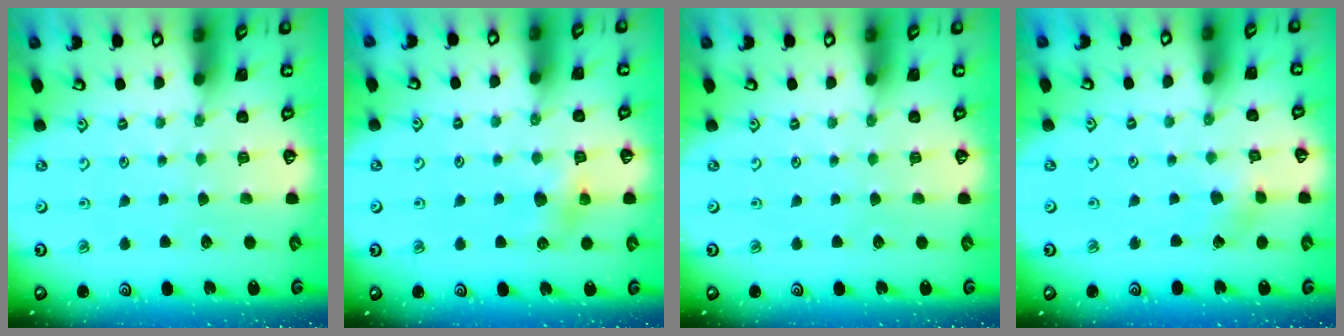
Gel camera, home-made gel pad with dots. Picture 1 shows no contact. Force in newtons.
{"total": 7.6, "press": 7.6, "slide": 0.6}
{"total": 0.0}
{"total": 2.1, "press": 2.1, "slide": 0.0}